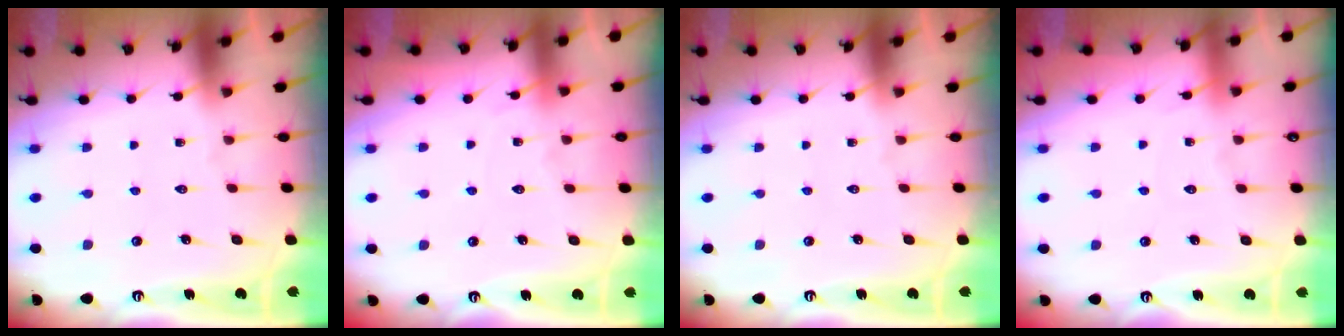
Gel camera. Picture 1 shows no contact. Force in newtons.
{"total": 6.4, "press": 6.4, "slide": 0.8}
{"total": 0.0}
{"total": 2.7, "press": 2.6, "slide": 0.4}